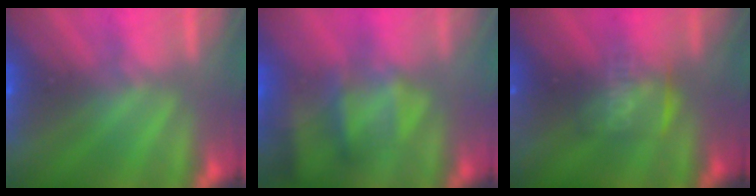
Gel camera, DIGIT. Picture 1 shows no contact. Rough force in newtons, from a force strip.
{"total": 4.7}
{"total": 7.1}